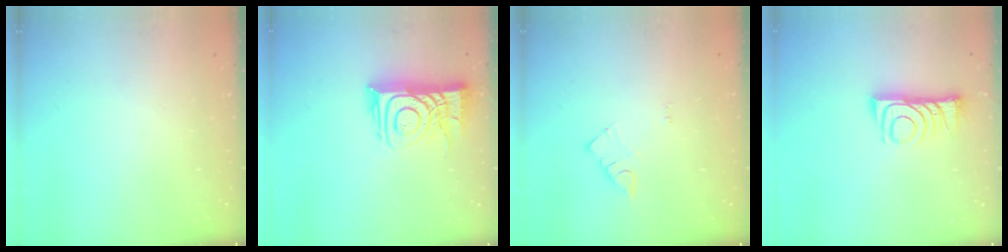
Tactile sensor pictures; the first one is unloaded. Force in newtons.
{"total": 12.5, "press": 12.4, "slide": 1.3}
{"total": 3.4, "press": 3.4, "slide": 0.5}
{"total": 9.4, "press": 9.3, "slide": 0.7}